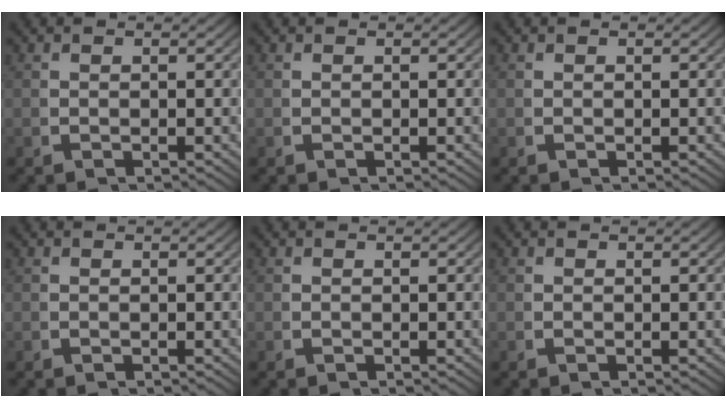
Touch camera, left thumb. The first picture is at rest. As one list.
[{"total": 0.0}, {"total": 0.0}, {"total": 0.0}, {"total": 0.0}, {"total": 0.0}]